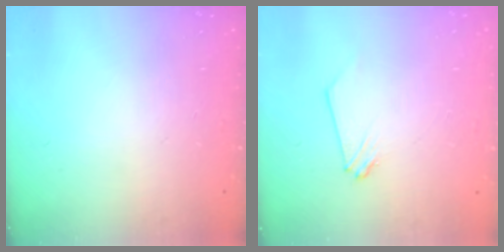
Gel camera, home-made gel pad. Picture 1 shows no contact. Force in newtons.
{"total": 0.0}